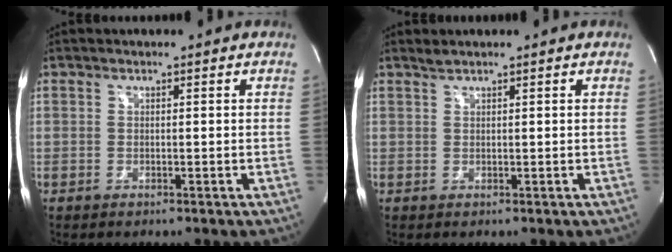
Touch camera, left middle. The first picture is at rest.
{"total": 0.7, "force": [0.7, -0.1, 0.1], "torque": [-0.008, 0.004, 0.018]}